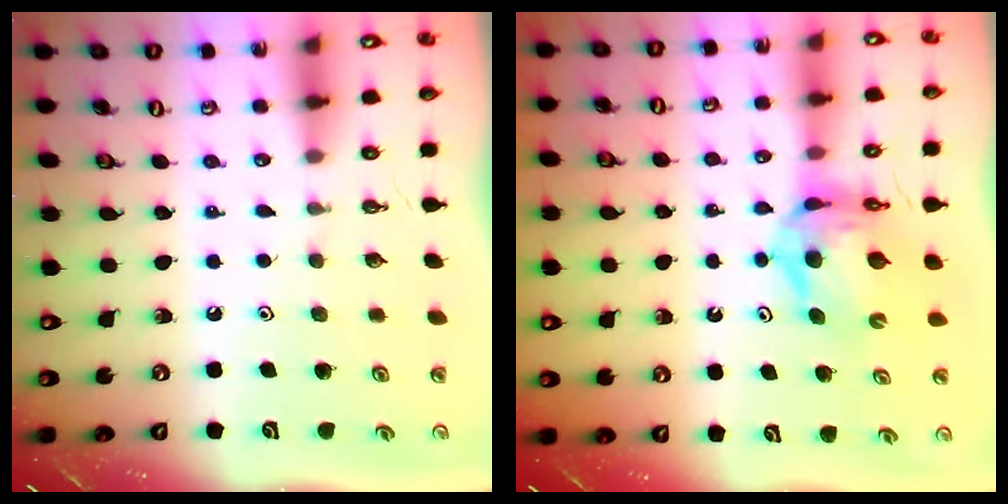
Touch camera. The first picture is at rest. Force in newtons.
{"total": 9.7, "press": 9.6, "slide": 1.2}